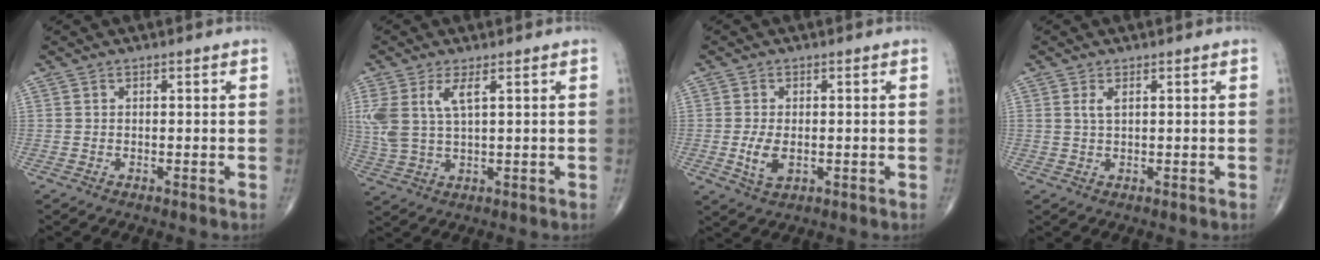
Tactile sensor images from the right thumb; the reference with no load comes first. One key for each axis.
{"total": 7.8, "fx": 2.7, "fy": 3.0, "fz": 6.7, "tx": -0.166, "ty": -0.002, "tz": 0.063}
{"total": 4.4, "fx": -0.6, "fy": 2.4, "fz": 3.6, "tx": -0.071, "ty": -0.008, "tz": -0.008}
{"total": 1.7, "fx": 0.7, "fy": 0.6, "fz": 1.4, "tx": -0.033, "ty": 0.002, "tz": 0.018}